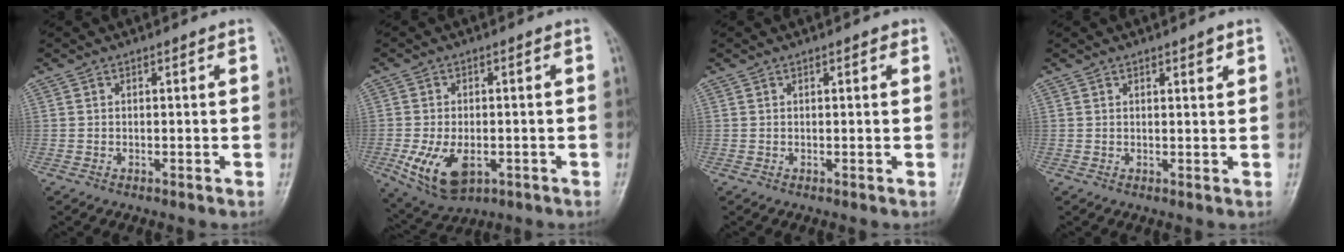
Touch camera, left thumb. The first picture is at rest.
{"total": 9.8, "force": [-3.0, 5.8, 7.3], "torque": [-0.133, -0.003, -0.040]}
{"total": 1.2, "force": [0.6, 0.5, 0.9], "torque": [-0.009, 0.001, 0.005]}
{"total": 1.9, "force": [1.2, 0.6, 1.4], "torque": [-0.015, -0.006, 0.016]}